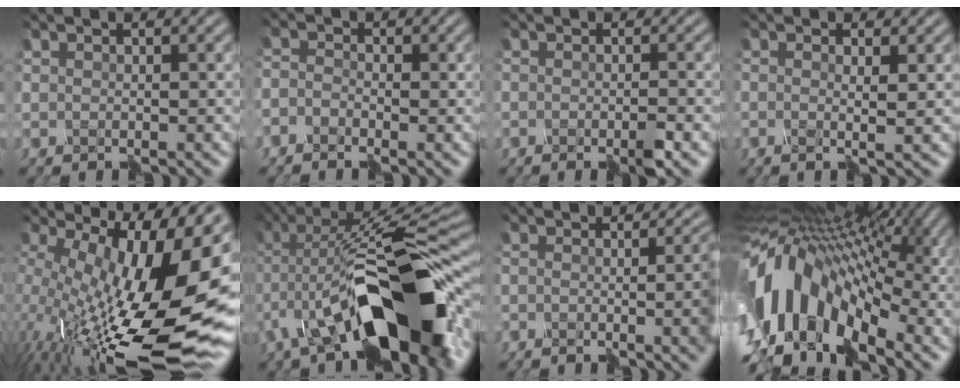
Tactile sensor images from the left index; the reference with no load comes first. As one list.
[{"total": 2.5, "force": [-2.2, 1.0, -0.3], "torque": [0.010, 0.004, -0.042]}, {"total": 1.8, "force": [-1.5, -0.6, 0.8], "torque": [-0.025, -0.009, -0.024]}, {"total": 1.2, "force": [0.0, -0.8, 0.9], "torque": [-0.019, 0.000, 0.000]}, {"total": 17.3, "force": [-0.2, 6.1, 16.2], "torque": [-0.241, -0.021, 0.005]}, {"total": 13.3, "force": [-3.7, 4.8, 11.9], "torque": [-0.192, 0.020, -0.065]}, {"total": 9.0, "force": [-2.2, 3.9, 7.8], "torque": [-0.063, -0.005, -0.029]}, {"total": 12.7, "force": [-1.8, 7.4, 10.2], "torque": [-0.206, 0.024, -0.035]}]